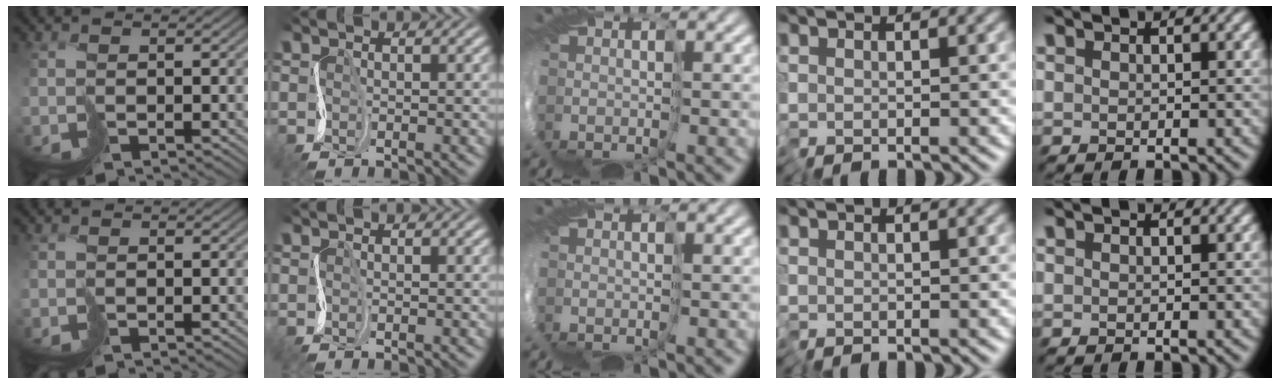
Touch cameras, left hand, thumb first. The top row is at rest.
{}